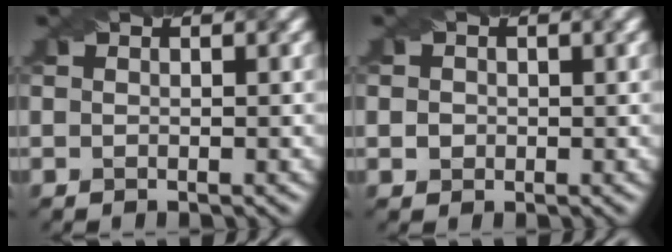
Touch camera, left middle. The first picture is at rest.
{"total": 1.2, "force": [0.1, 1.1, 0.5], "torque": [-0.006, -0.001, 0.000]}